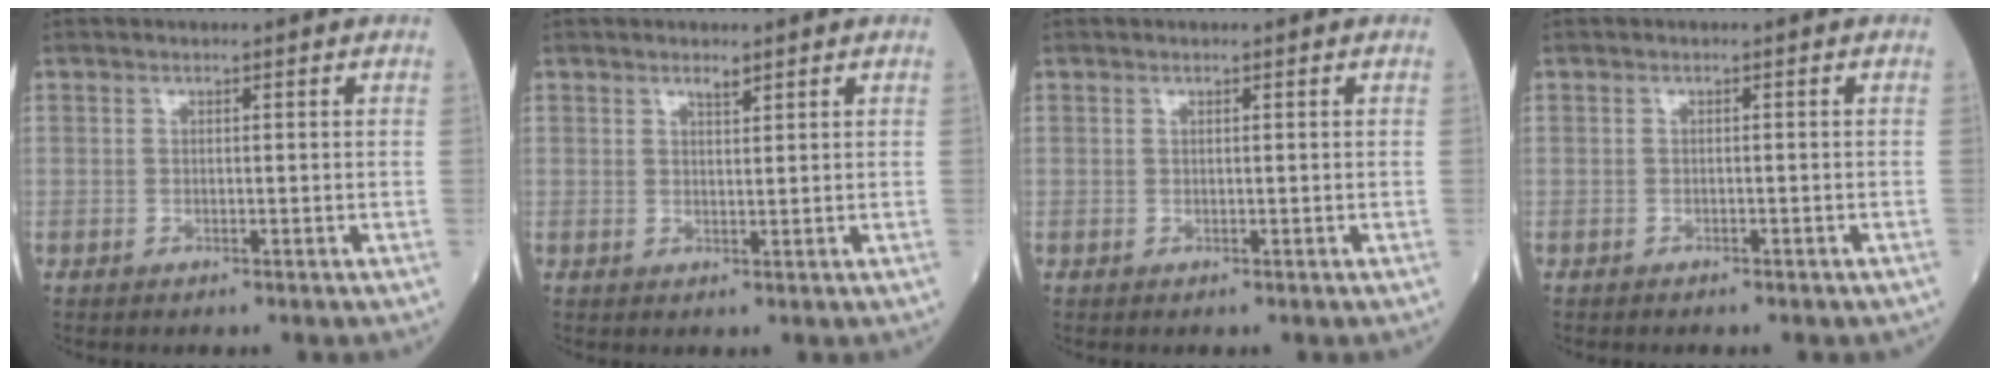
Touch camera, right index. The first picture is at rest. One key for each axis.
{"total": 1.4, "fx": 1.1, "fy": 0.3, "fz": 0.8, "tx": -0.016, "ty": -0.002, "tz": 0.020}
{"total": 0.0}
{"total": 1.8, "fx": -1.5, "fy": 0.6, "fz": 0.9, "tx": -0.016, "ty": -0.002, "tz": -0.014}